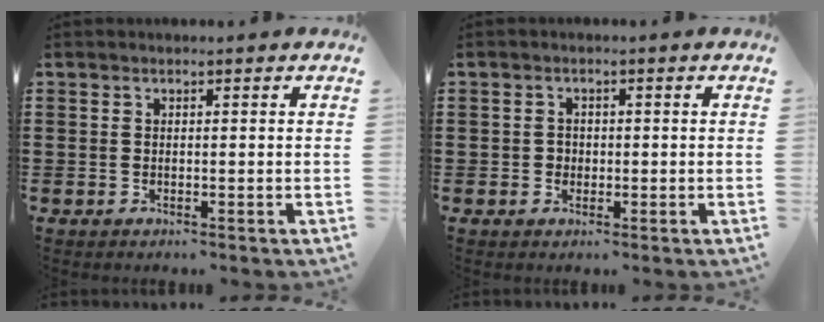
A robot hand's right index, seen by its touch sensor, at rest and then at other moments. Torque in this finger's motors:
{"motor_torque": [0.46, 0.41, 0.10, 0.02]}